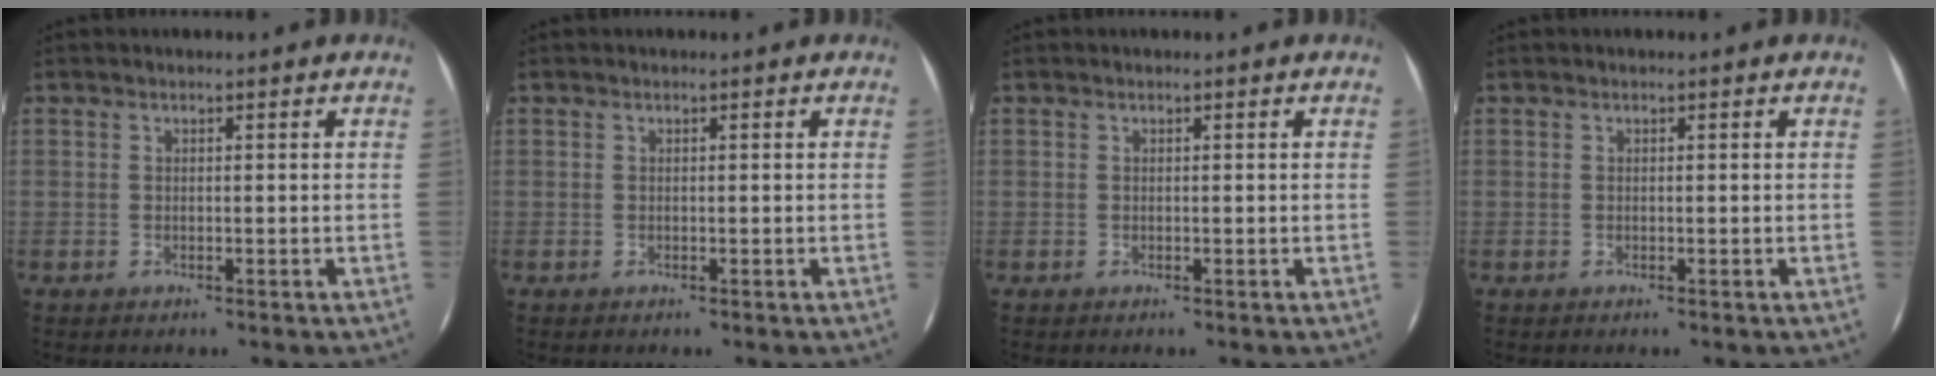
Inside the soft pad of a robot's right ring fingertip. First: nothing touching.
{"total": 0.0}
{"total": 0.0}
{"total": 0.0}